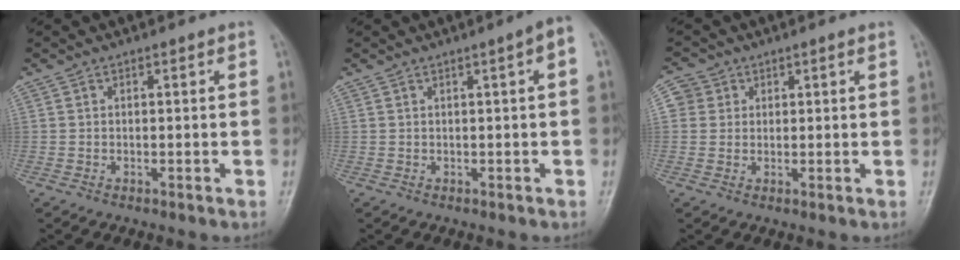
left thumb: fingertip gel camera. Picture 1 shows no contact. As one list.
[{"total": 2.7, "force": [0.5, 0.2, 2.6], "torque": [-0.033, 0.006, 0.004]}, {"total": 3.5, "force": [1.0, 3.3, 0.2], "torque": [0.025, 0.001, 0.010]}]